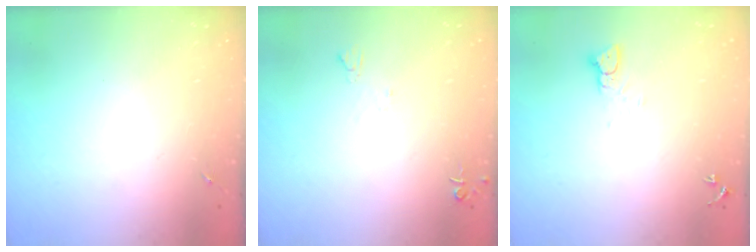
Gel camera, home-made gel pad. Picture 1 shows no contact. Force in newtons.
{"total": 4.6, "press": 4.6, "slide": 0.7}
{"total": 2.6, "press": 2.6, "slide": 0.1}